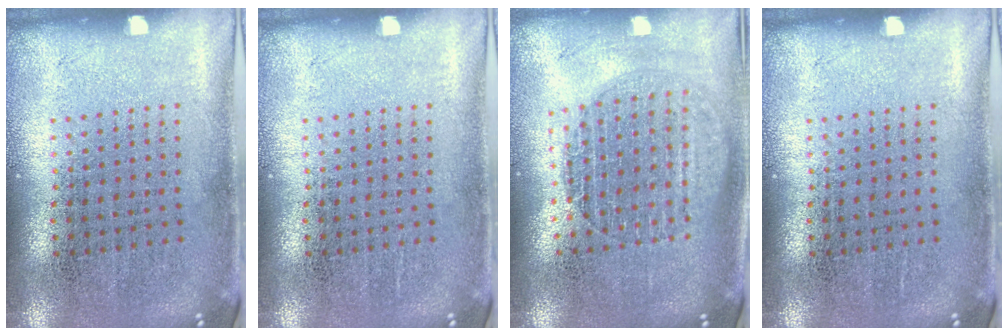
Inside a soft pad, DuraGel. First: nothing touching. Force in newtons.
{"total": 0.0}
{"total": 1.6, "press": 1.4, "slide": 0.7}
{"total": 0.0}